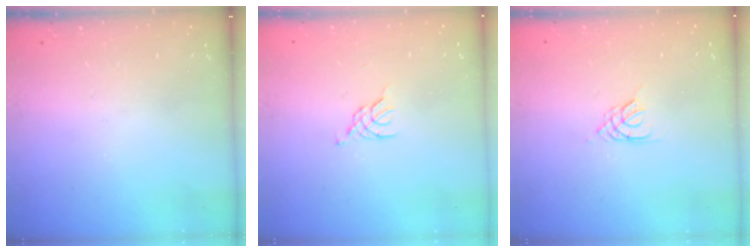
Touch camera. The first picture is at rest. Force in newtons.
{"total": 3.3, "press": 3.2, "slide": 0.7}
{"total": 2.1, "press": 2.1, "slide": 0.4}